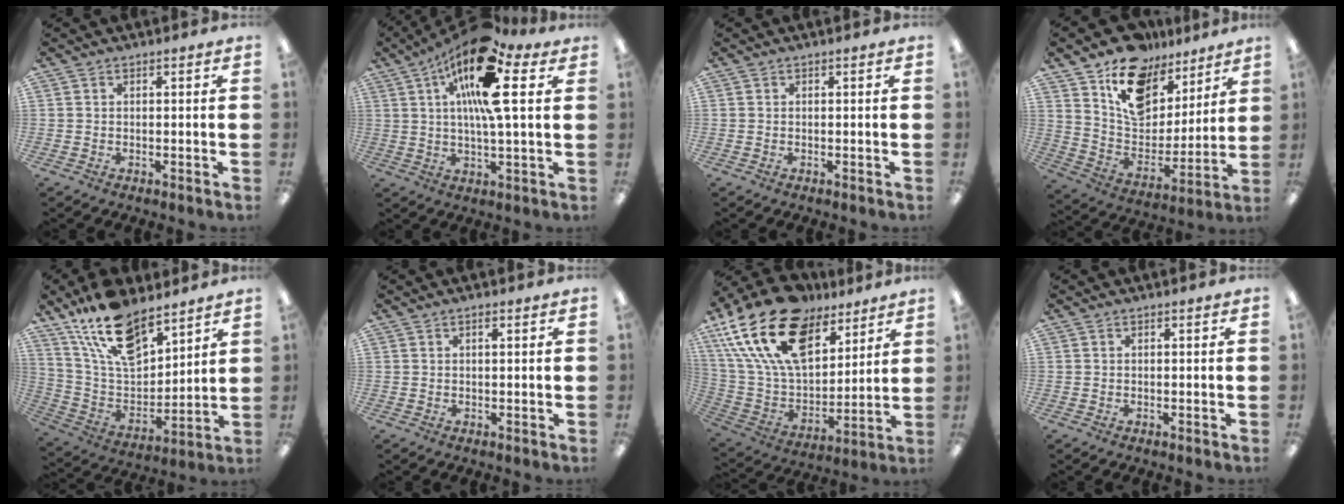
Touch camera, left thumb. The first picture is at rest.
{"total": 17.2, "force": [7.6, 5.1, 14.6], "torque": [-0.256, -0.021, 0.120]}
{"total": 0.0}
{"total": 14.6, "force": [9.6, 9.3, 5.7], "torque": [-0.090, -0.062, 0.177]}
{"total": 18.0, "force": [12.9, 7.9, 9.7], "torque": [-0.187, -0.063, 0.231]}
{"total": 0.9, "force": [0.6, 0.2, 0.6], "torque": [-0.006, -0.001, 0.007]}
{"total": 24.4, "force": [14.0, 13.8, 14.5], "torque": [-0.297, -0.074, 0.251]}
{"total": 0.0}